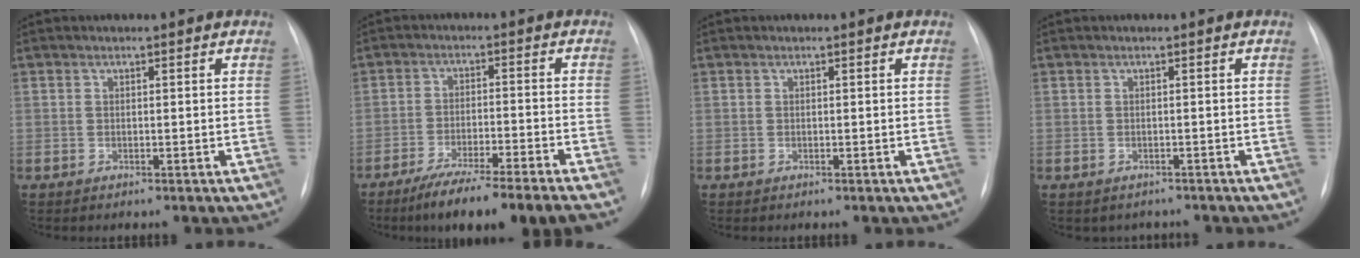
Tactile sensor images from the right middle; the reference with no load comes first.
{"total": 12.1, "force": [-9.5, -0.8, 7.4], "torque": [-0.106, -0.033, -0.152]}
{"total": 0.0}
{"total": 2.4, "force": [-1.9, 1.3, 0.0], "torque": [-0.003, 0.009, -0.023]}